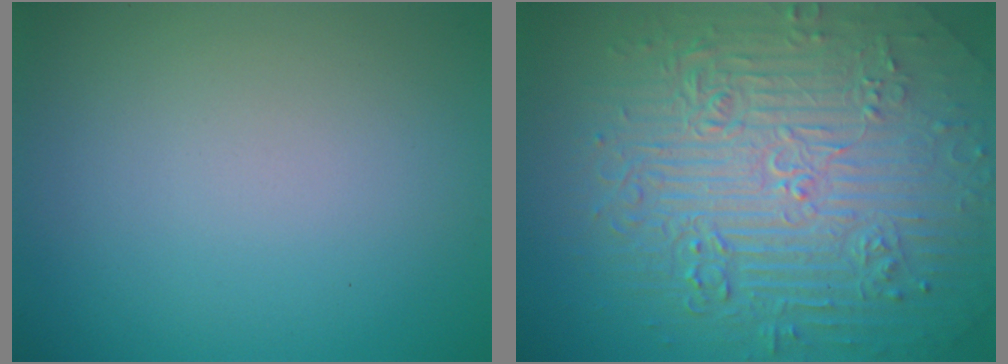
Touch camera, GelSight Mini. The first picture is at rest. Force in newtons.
{"total": 11.2, "press": 7.3, "slide": 8.4}